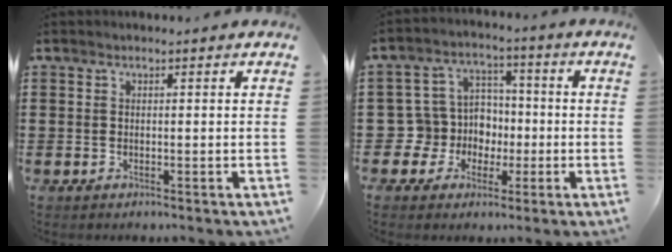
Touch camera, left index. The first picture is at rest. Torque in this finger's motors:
{"motor_torque": [0.14, 0.65, 0.13, -0.01]}